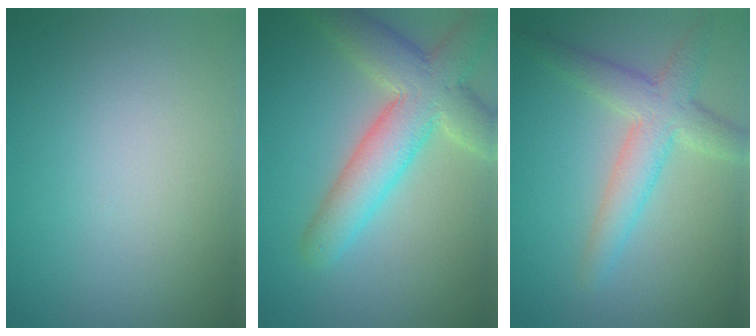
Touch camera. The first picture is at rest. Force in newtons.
{"total": 7.2, "press": 7.2, "slide": 0.7}
{"total": 4.3, "press": 4.3, "slide": 0.2}